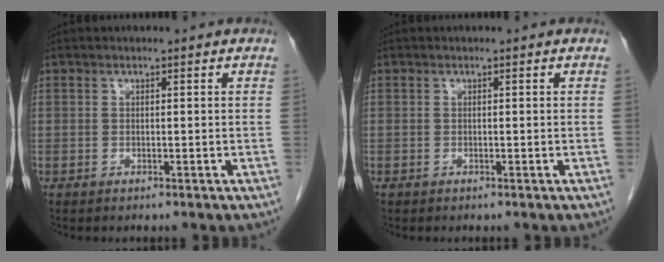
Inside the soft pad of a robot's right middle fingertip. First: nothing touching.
{"total": 0.0}